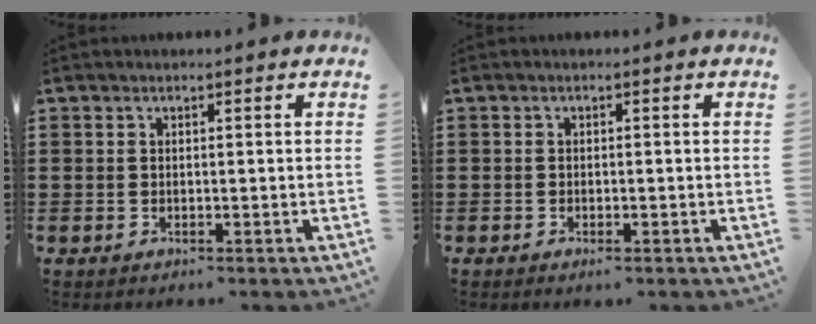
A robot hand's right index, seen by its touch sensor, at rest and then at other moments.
{"total": 0.7, "force": [-0.6, 0.1, 0.5], "torque": [-0.011, -0.006, -0.009]}